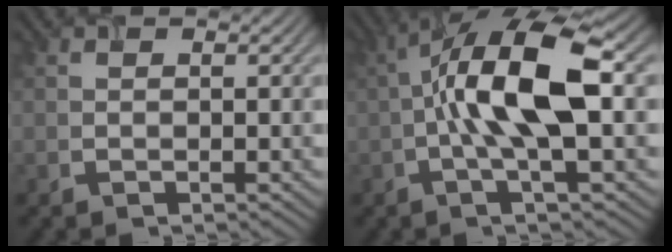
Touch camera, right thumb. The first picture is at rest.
{"total": 12.0, "force": [0.3, 3.9, 11.4], "torque": [-0.214, 0.023, -0.004]}